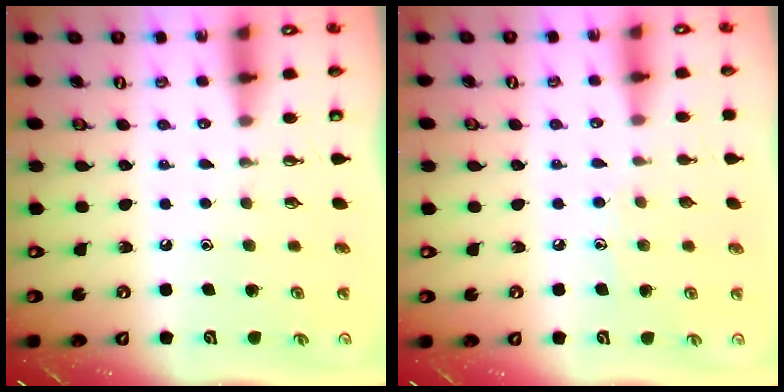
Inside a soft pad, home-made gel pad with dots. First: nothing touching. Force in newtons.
{"total": 5.4, "press": 5.4, "slide": 0.5}